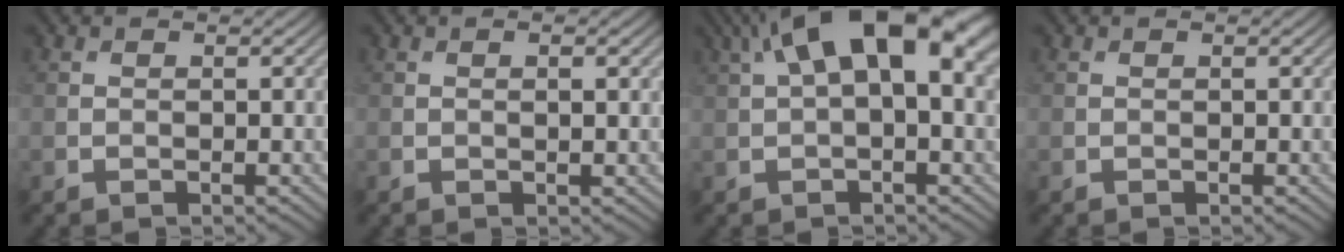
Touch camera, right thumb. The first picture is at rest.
{"total": 1.1, "force": [0.2, 0.2, 1.1], "torque": [-0.015, 0.000, 0.004]}
{"total": 14.4, "force": [5.1, 6.2, 11.9], "torque": [-0.202, 0.020, 0.085]}
{"total": 0.0}